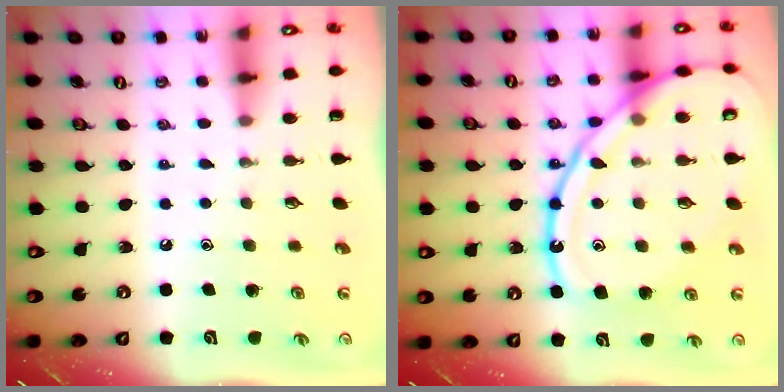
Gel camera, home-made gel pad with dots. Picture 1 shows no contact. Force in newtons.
{"total": 20.3, "press": 20.2, "slide": 1.9}